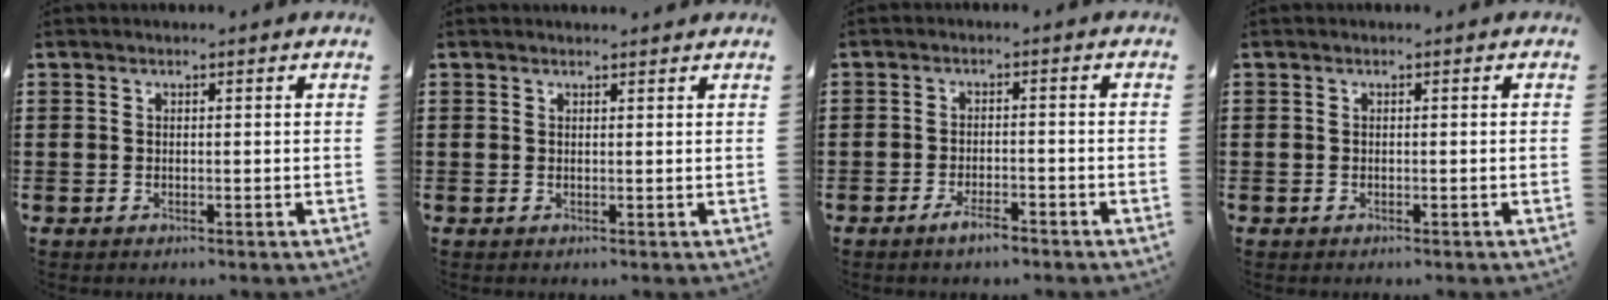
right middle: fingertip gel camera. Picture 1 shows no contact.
{"total": 0.5, "force": [0.5, 0.0, 0.1], "torque": [0.004, -0.003, 0.008]}
{"total": 3.0, "force": [-2.2, 0.7, 2.0], "torque": [-0.039, 0.002, -0.042]}
{"total": 0.0}